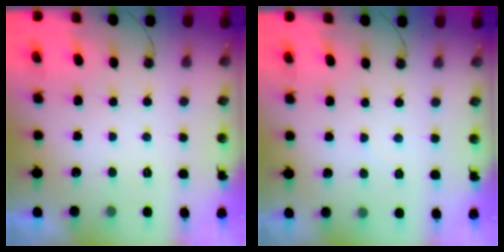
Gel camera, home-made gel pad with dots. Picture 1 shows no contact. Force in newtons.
{"total": 1.9, "press": 1.9, "slide": 0.3}